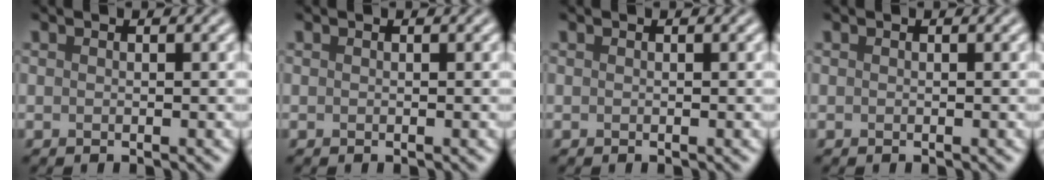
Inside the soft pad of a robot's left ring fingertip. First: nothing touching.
{"total": 0.0}
{"total": 0.0}
{"total": 0.0}